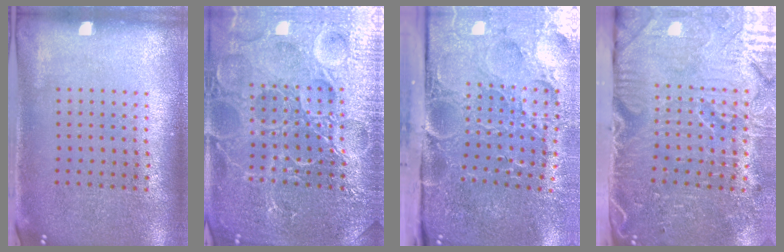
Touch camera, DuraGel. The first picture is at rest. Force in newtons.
{"total": 7.4, "press": 7.3, "slide": 1.0}
{"total": 5.4, "press": 4.2, "slide": 3.3}
{"total": 5.3, "press": 4.4, "slide": 2.9}